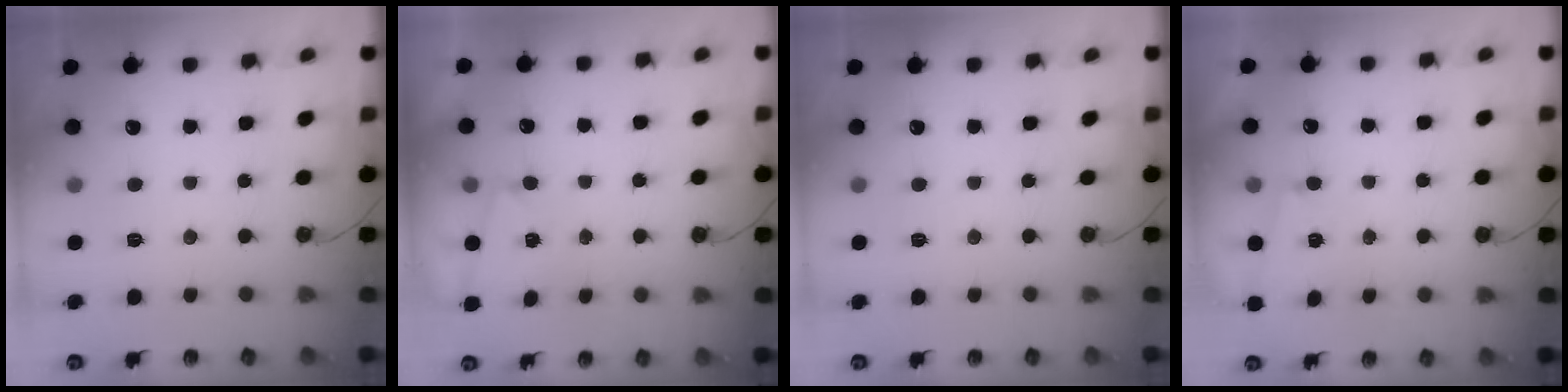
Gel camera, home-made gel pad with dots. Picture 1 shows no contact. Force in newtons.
{"total": 1.6, "press": 0.8, "slide": 1.4}
{"total": 0.0}
{"total": 1.5, "press": 1.4, "slide": 0.5}